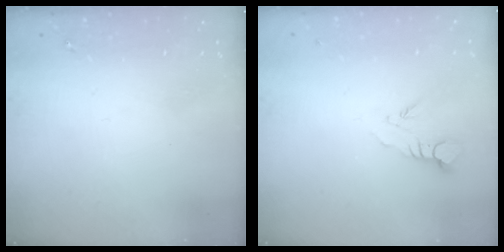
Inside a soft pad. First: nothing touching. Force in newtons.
{"total": 3.5, "press": 3.5, "slide": 0.2}